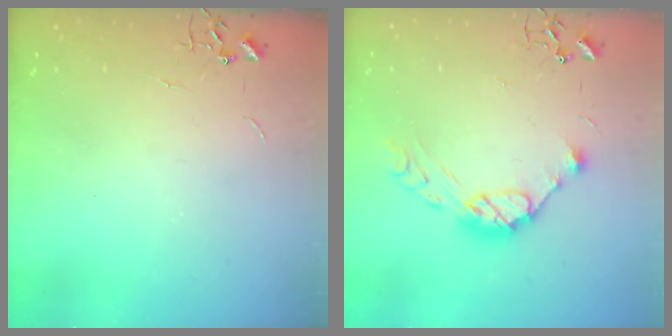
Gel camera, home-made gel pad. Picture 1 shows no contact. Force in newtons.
{"total": 11.6, "press": 11.5, "slide": 1.0}